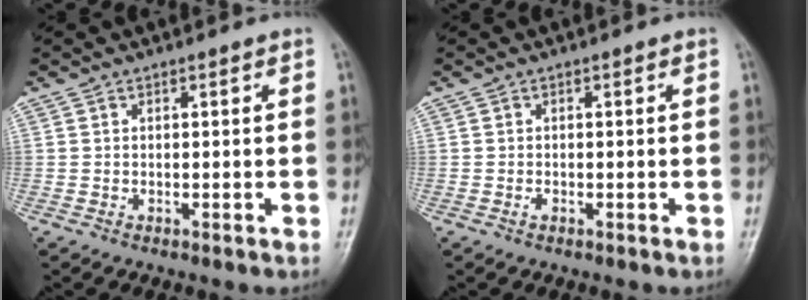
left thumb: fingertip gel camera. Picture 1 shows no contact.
{"total": 0.7, "force": [-0.2, 0.4, 0.6], "torque": [-0.008, 0.003, -0.004]}